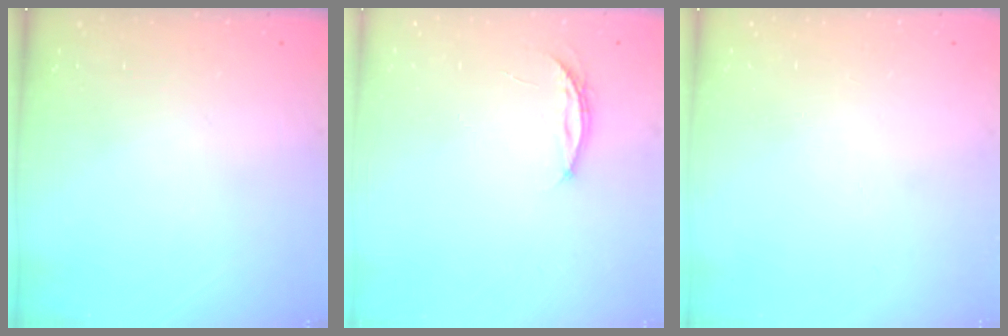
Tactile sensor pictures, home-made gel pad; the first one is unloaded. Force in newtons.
{"total": 4.0, "press": 3.9, "slide": 0.5}
{"total": 0.0}